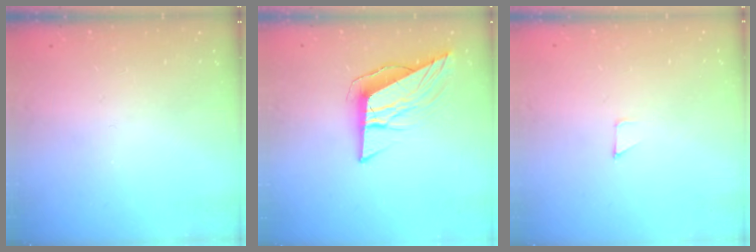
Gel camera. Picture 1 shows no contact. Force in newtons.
{"total": 9.3, "press": 9.2, "slide": 1.6}
{"total": 2.6, "press": 2.6, "slide": 0.2}